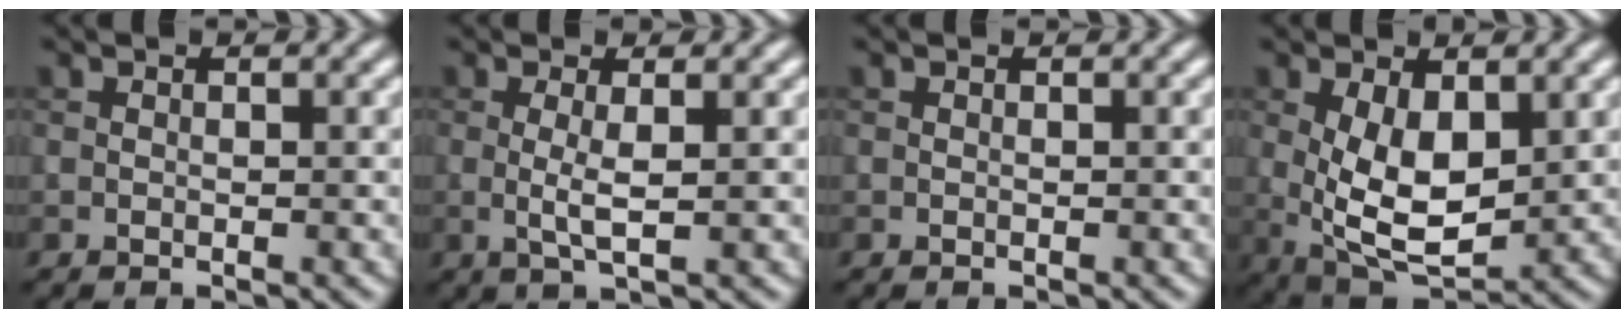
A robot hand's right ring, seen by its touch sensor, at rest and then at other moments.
{"total": 2.2, "force": [0.1, 0.3, 2.1], "torque": [-0.045, -0.004, 0.002]}
{"total": 0.0}
{"total": 6.5, "force": [0.7, 3.3, 5.6], "torque": [-0.115, -0.012, 0.020]}